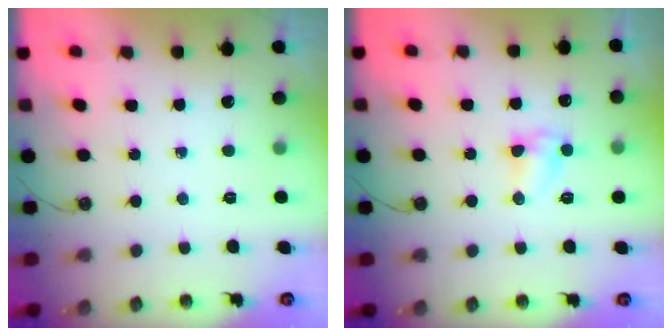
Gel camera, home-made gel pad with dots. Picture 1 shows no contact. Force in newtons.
{"total": 6.1, "press": 6.1, "slide": 0.6}